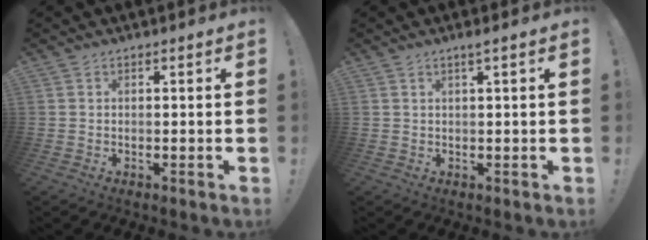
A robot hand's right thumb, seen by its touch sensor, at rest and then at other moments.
{"total": 2.1, "force": [1.1, -0.3, 1.8], "torque": [-0.027, -0.003, 0.015]}